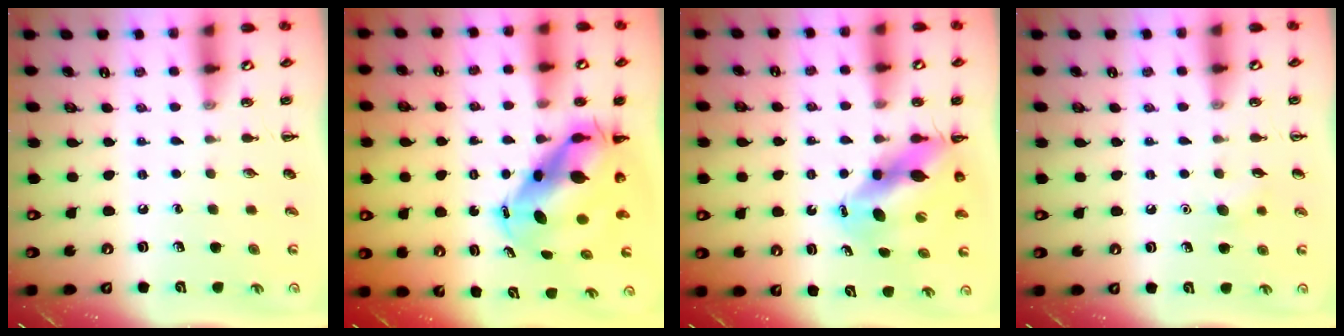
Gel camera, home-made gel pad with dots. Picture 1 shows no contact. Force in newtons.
{"total": 10.6, "press": 10.2, "slide": 3.0}
{"total": 11.3, "press": 10.9, "slide": 3.1}
{"total": 5.2, "press": 5.0, "slide": 1.6}